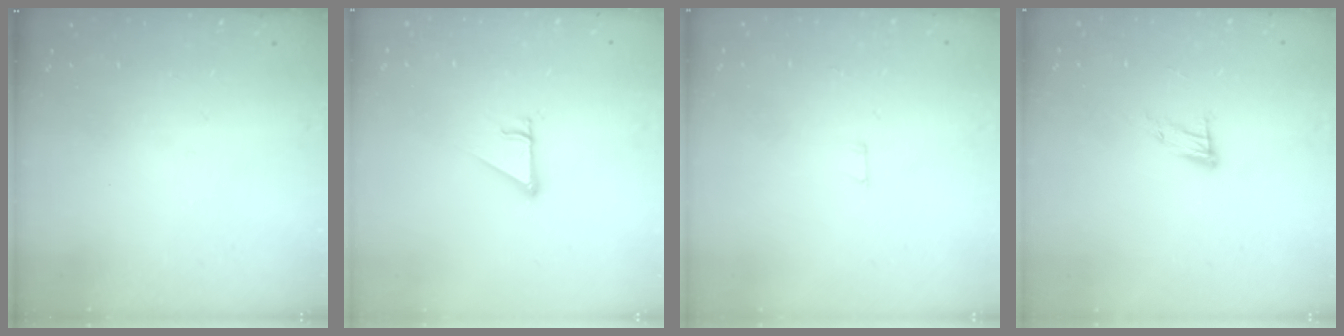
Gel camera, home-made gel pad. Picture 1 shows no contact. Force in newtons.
{"total": 2.5, "press": 2.5, "slide": 0.2}
{"total": 2.5, "press": 2.5, "slide": 0.2}
{"total": 8.3, "press": 8.2, "slide": 1.3}